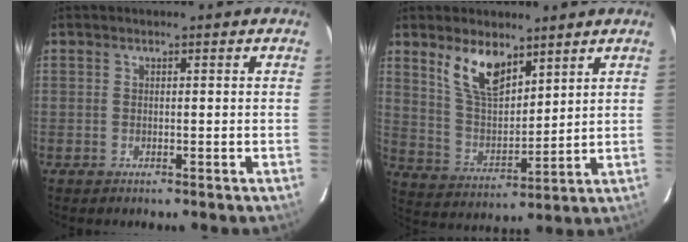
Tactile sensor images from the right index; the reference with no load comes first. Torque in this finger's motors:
{"motor_torque": [0.44, 0.19, 0.23, 0.10]}